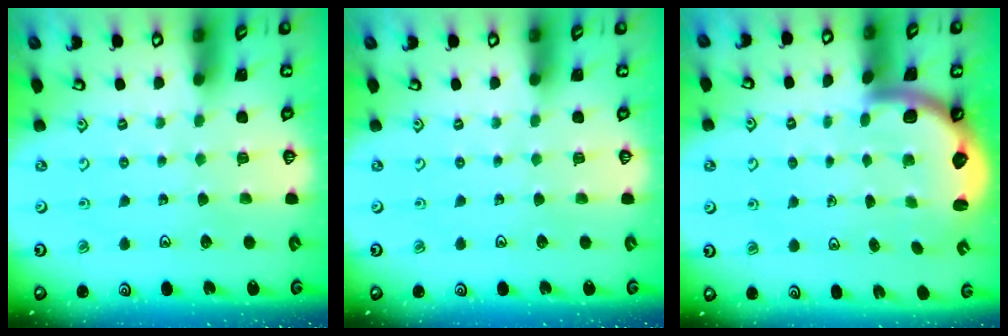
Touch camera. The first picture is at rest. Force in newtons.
{"total": 0.0}
{"total": 2.8, "press": 2.8, "slide": 0.5}